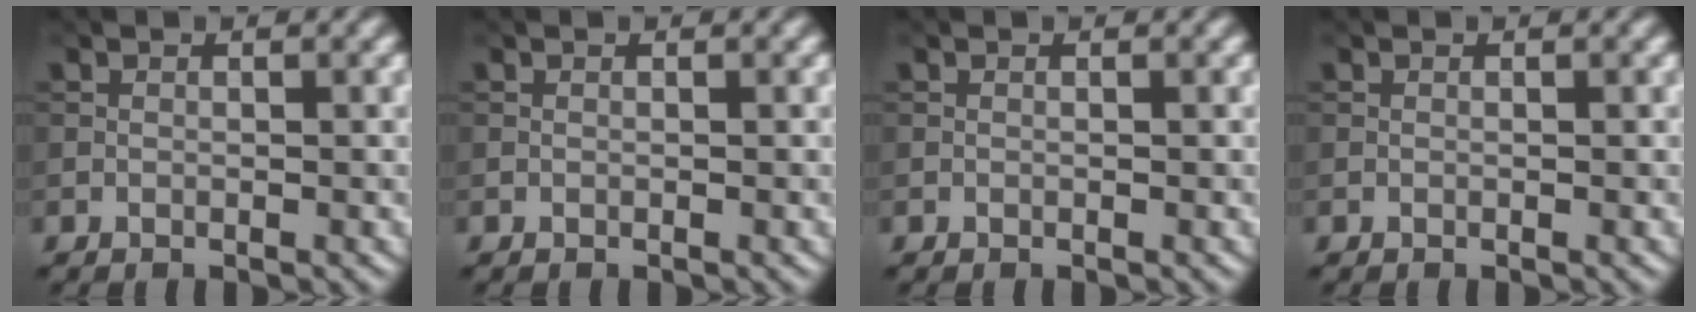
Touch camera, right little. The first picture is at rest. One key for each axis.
{"total": 0.0}
{"total": 0.0}
{"total": 0.0}